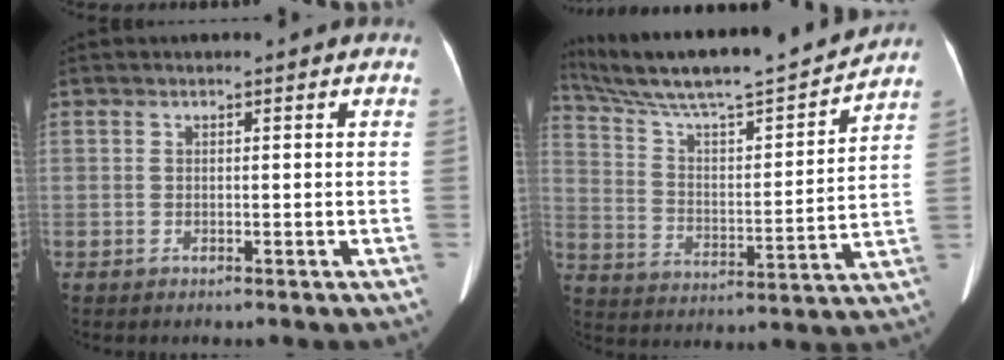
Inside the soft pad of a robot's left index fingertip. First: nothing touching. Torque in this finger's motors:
{"motor_torque": [0.24, -1.28, 0.17, 0.04]}